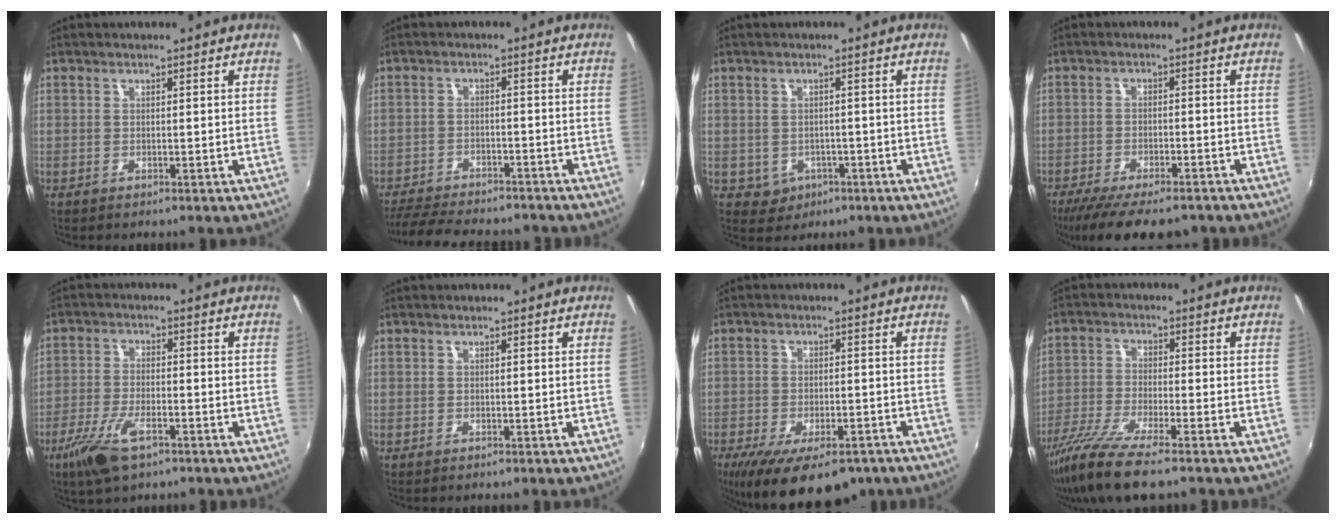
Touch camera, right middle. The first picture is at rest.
{"total": 13.2, "force": [-11.6, 3.2, 5.3], "torque": [-0.120, -0.021, -0.176]}
{"total": 4.2, "force": [-1.3, 3.7, 1.2], "torque": [-0.036, 0.001, -0.006]}
{"total": 13.9, "force": [-11.2, 3.8, 7.4], "torque": [-0.154, -0.042, -0.174]}
{"total": 9.0, "force": [-5.2, 3.2, 6.6], "torque": [-0.153, -0.018, -0.100]}
{"total": 0.0}
{"total": 17.4, "force": [-11.7, 7.2, 10.7], "torque": [-0.207, -0.041, -0.168]}
{"total": 11.0, "force": [-8.2, 1.2, 7.3], "torque": [-0.164, -0.035, -0.157]}